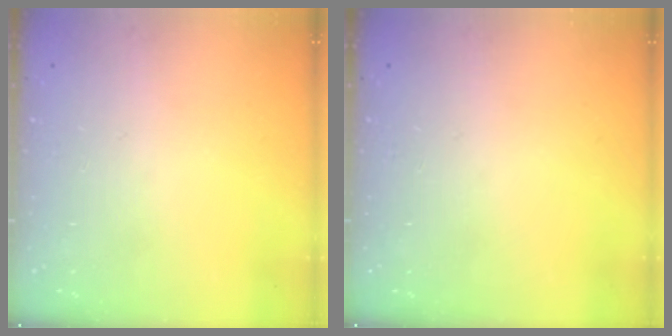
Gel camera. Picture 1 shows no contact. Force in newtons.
{"total": 0.0}